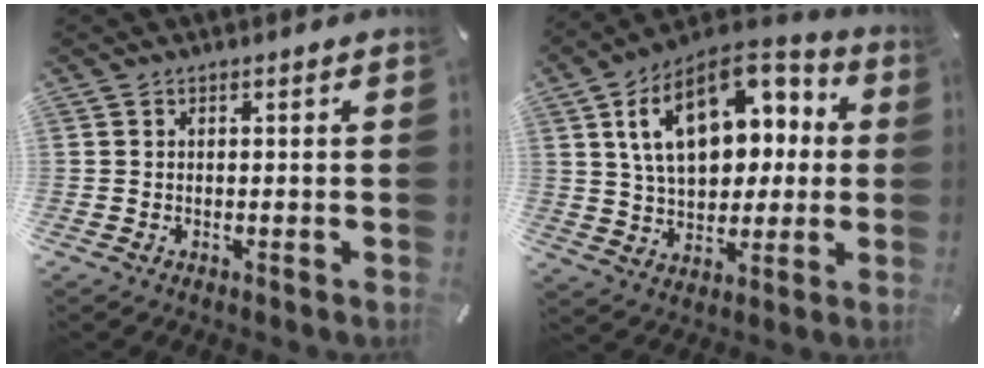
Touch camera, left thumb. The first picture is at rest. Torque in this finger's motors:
{"motor_torque": [2.19, 2.82, 1.75, -1.02, 0.59]}